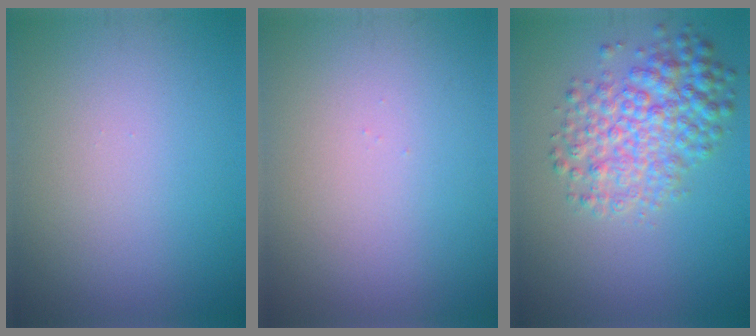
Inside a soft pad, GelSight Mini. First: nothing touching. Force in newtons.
{"total": 0.0}
{"total": 5.6, "press": 5.6, "slide": 0.1}